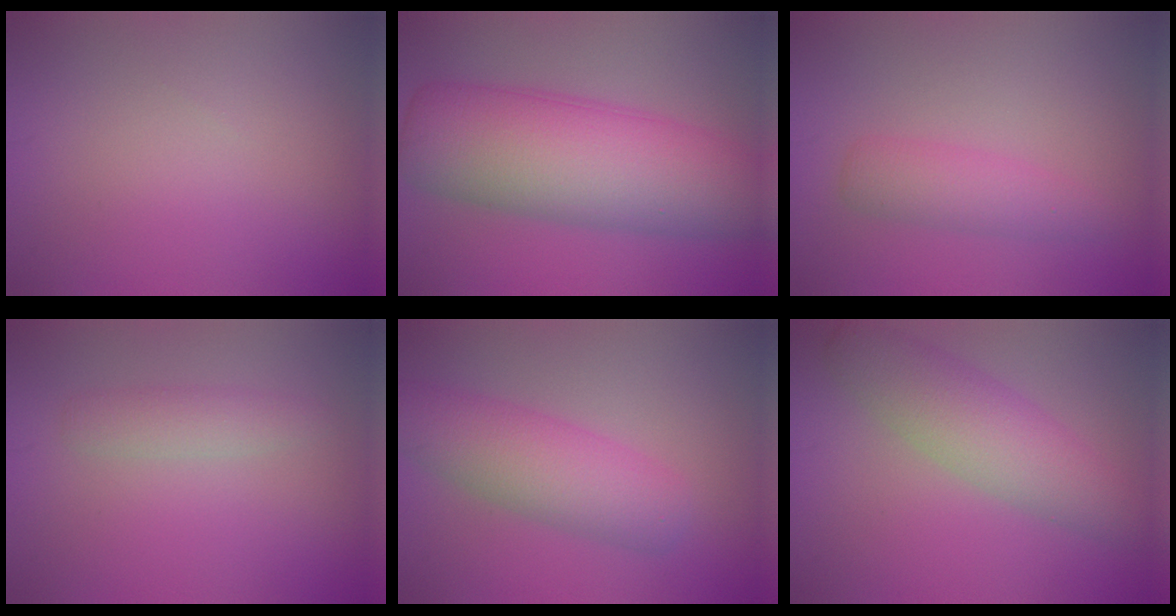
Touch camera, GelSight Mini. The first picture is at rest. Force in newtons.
{"total": 11.6, "press": 11.6, "slide": 0.2}
{"total": 2.8, "press": 2.7, "slide": 0.2}
{"total": 1.9, "press": 1.9, "slide": 0.1}
{"total": 5.6, "press": 5.6, "slide": 0.2}
{"total": 5.4, "press": 5.4, "slide": 0.2}